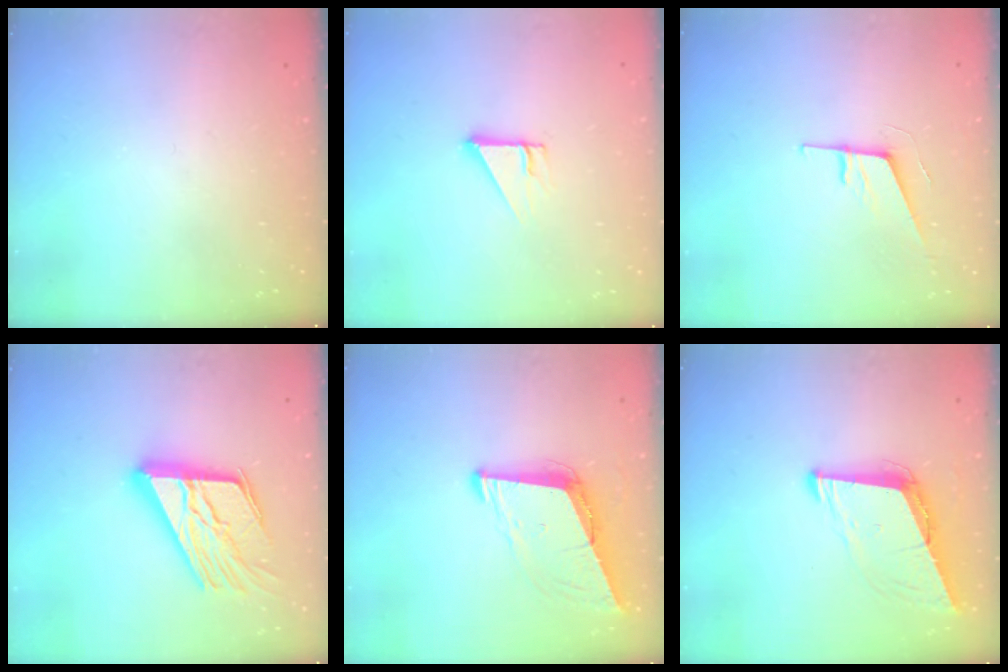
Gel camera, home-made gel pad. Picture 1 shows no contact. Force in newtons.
{"total": 2.9, "press": 2.9, "slide": 0.1}
{"total": 7.7, "press": 7.4, "slide": 2.3}
{"total": 21.5, "press": 21.4, "slide": 2.2}
{"total": 9.0, "press": 8.2, "slide": 3.7}
{"total": 9.0, "press": 8.2, "slide": 3.5}